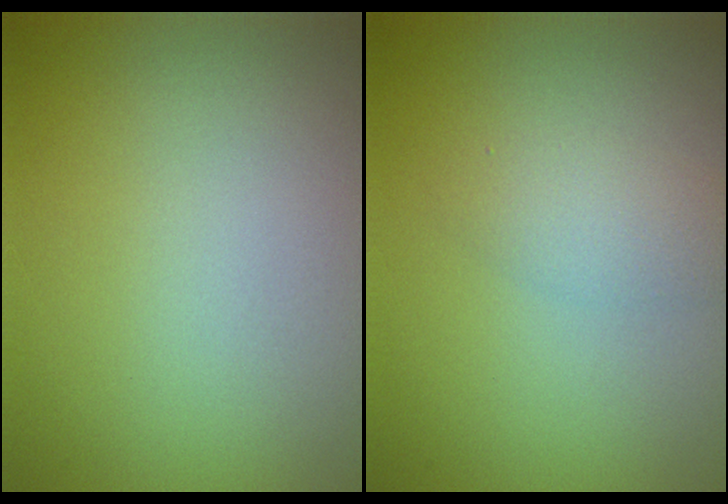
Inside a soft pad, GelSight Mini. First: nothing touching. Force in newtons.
{"total": 2.0, "press": 2.0, "slide": 0.1}